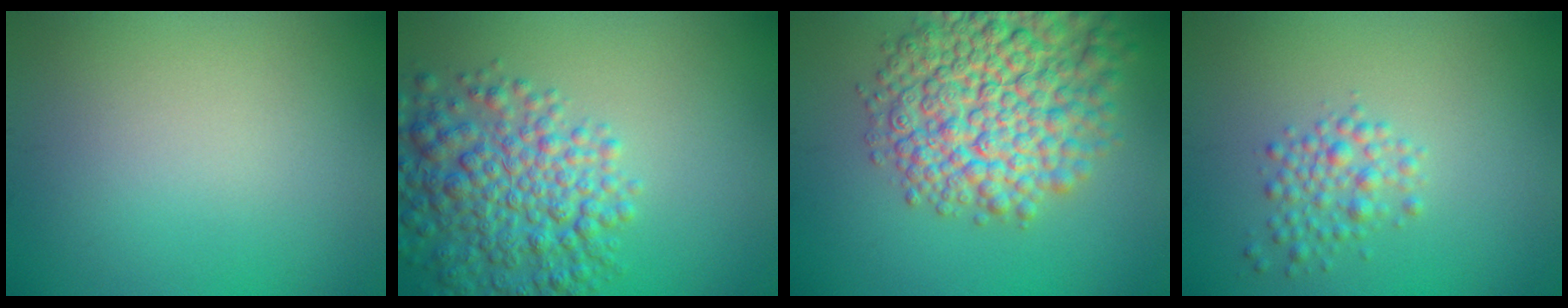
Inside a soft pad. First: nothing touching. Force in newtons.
{"total": 7.3, "press": 7.3, "slide": 0.3}
{"total": 10.8, "press": 10.8, "slide": 0.4}
{"total": 2.4, "press": 2.4, "slide": 0.1}